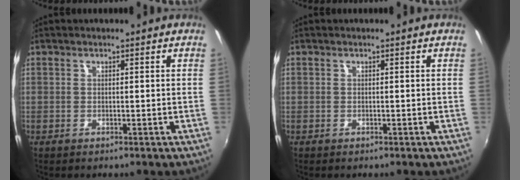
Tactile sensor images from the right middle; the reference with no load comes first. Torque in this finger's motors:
{"motor_torque": [0.05, -0.03, -0.01, 0.00]}